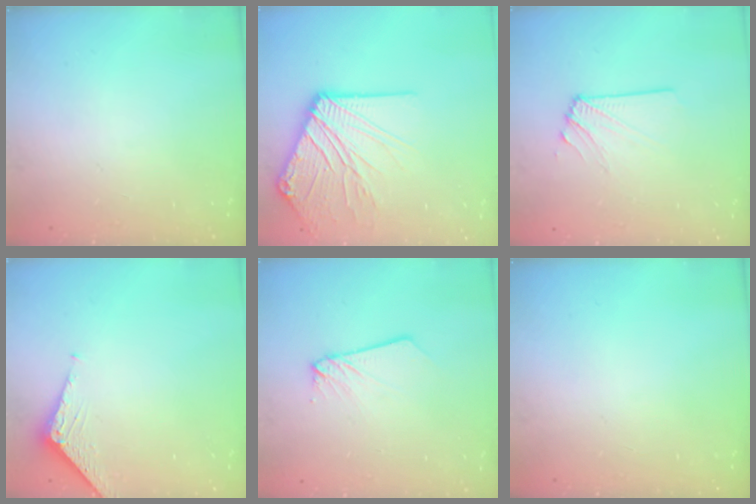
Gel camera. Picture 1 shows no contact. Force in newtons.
{"total": 13.7, "press": 13.6, "slide": 2.1}
{"total": 2.9, "press": 2.8, "slide": 0.5}
{"total": 3.5, "press": 3.5, "slide": 0.3}
{"total": 2.5, "press": 2.5, "slide": 0.1}
{"total": 0.0}